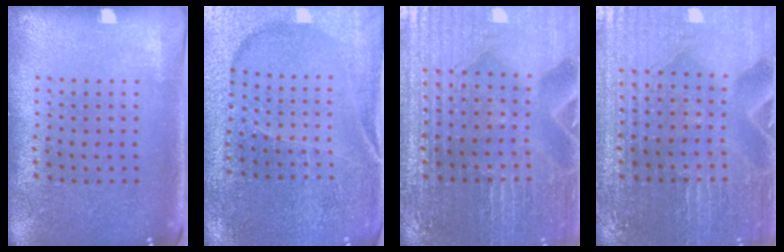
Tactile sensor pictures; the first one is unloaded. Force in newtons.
{"total": 3.1, "press": 3.1, "slide": 0.4}
{"total": 2.5, "press": 2.4, "slide": 0.4}
{"total": 1.7, "press": 1.7, "slide": 0.2}